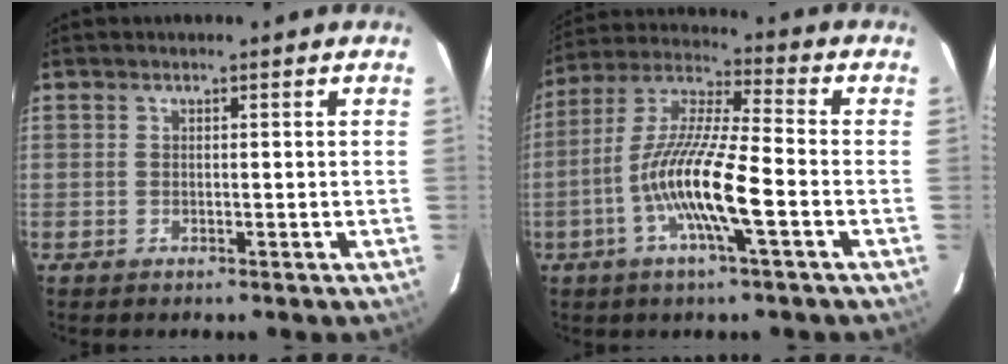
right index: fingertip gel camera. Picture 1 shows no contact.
{"total": 13.8, "force": [-4.6, 1.4, 12.9], "torque": [-0.257, -0.001, -0.095]}